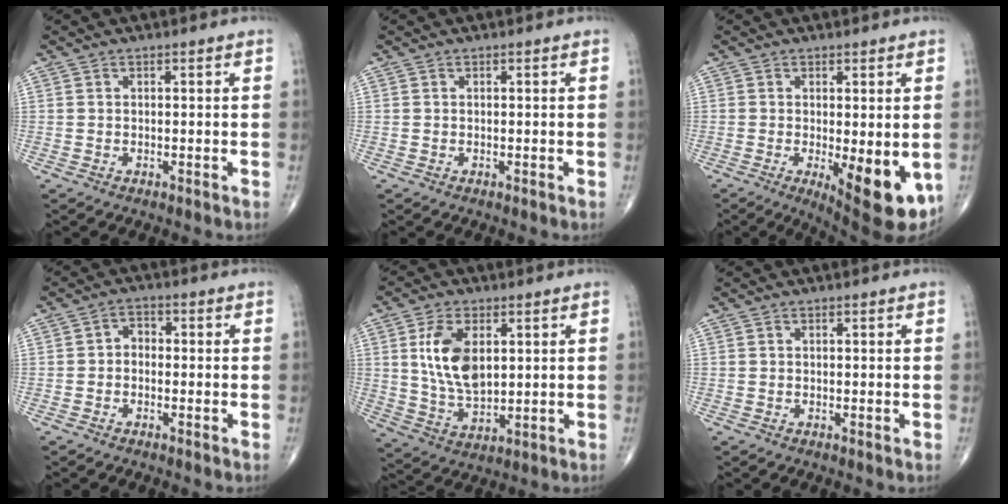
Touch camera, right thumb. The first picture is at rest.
{"total": 0.0}
{"total": 11.7, "force": [-2.9, 4.0, 10.6], "torque": [-0.133, -0.023, -0.028]}
{"total": 2.6, "force": [-0.5, 2.0, 1.6], "torque": [-0.010, 0.016, -0.023]}
{"total": 11.1, "force": [2.6, 6.3, 8.8], "torque": [-0.157, -0.015, 0.056]}
{"total": 0.0}